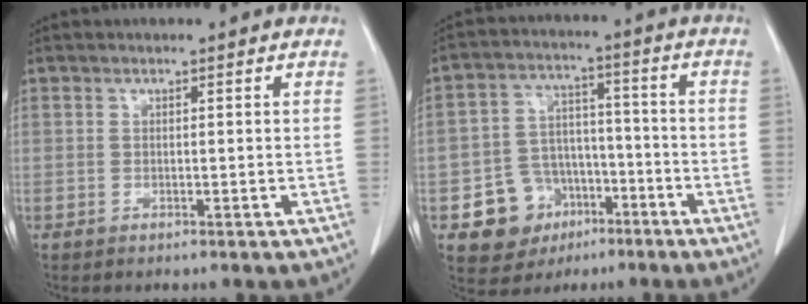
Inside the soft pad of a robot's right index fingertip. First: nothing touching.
{"total": 9.8, "force": [-4.4, 8.3, 2.9], "torque": [-0.048, 0.026, -0.062]}